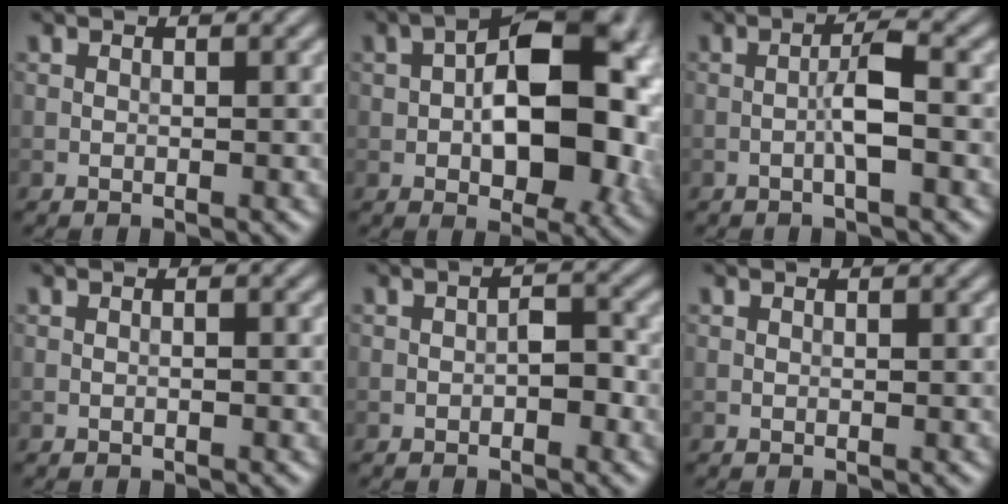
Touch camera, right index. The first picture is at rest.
{"total": 13.0, "force": [0.3, 7.3, 10.7], "torque": [-0.145, 0.012, 0.005]}
{"total": 2.6, "force": [-0.7, 0.2, 2.5], "torque": [-0.044, 0.009, -0.015]}
{"total": 0.0}
{"total": 1.9, "force": [-0.7, 0.9, 1.5], "torque": [-0.020, 0.006, -0.011]}
{"total": 0.0}